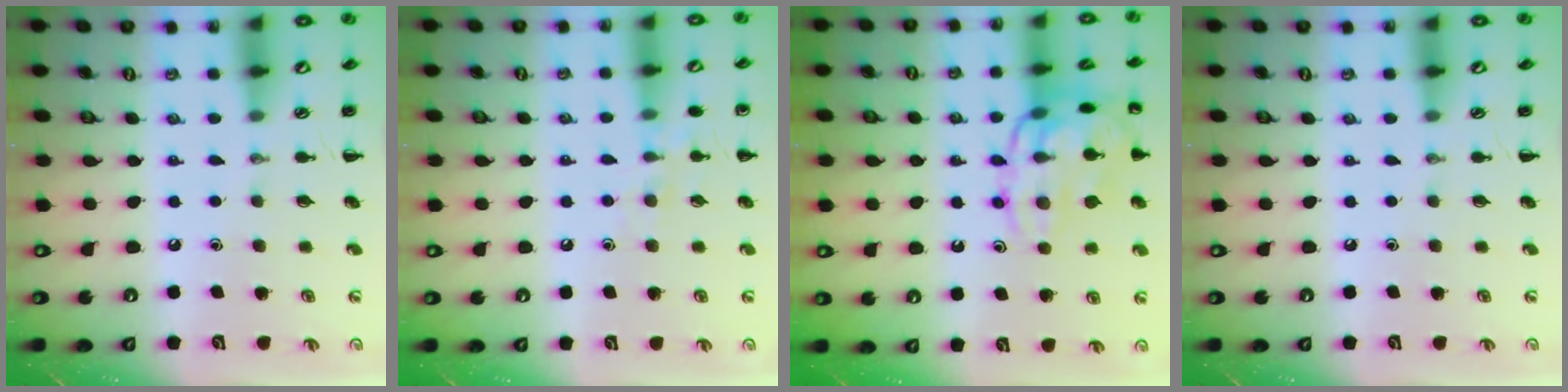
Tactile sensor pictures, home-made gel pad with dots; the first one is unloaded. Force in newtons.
{"total": 6.5, "press": 6.4, "slide": 1.3}
{"total": 17.4, "press": 17.4, "slide": 0.7}
{"total": 0.0}